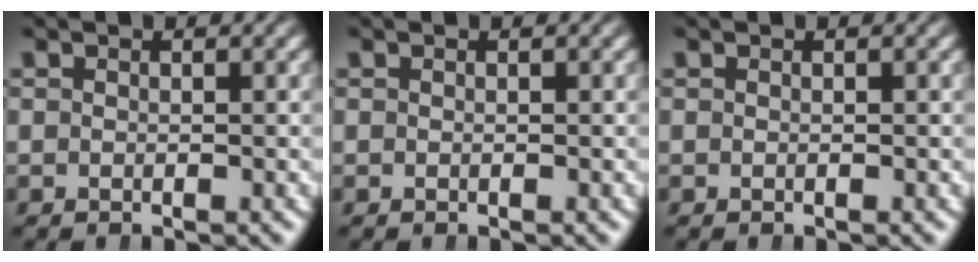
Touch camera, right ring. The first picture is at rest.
{"total": 0.0}
{"total": 0.0}